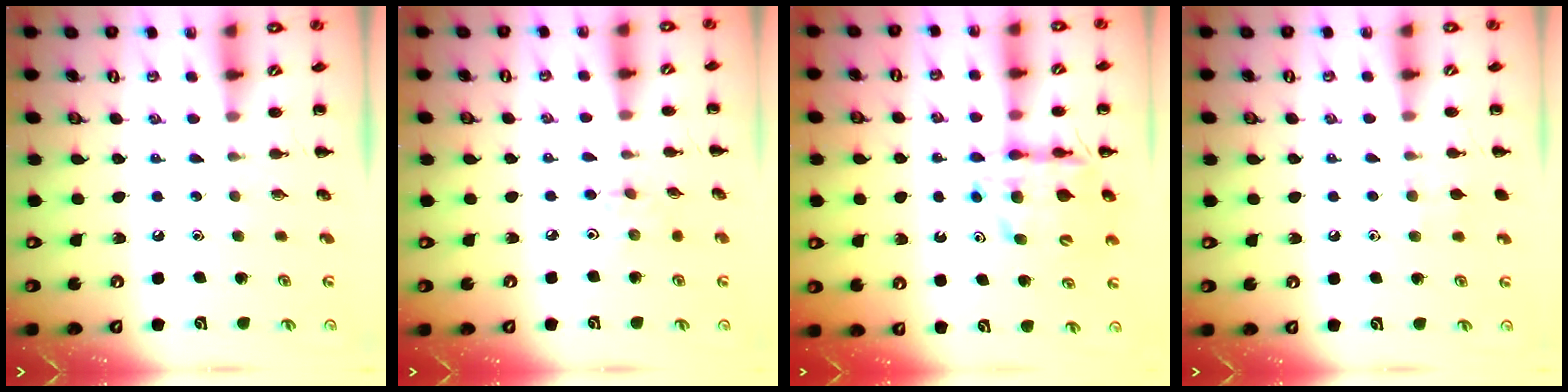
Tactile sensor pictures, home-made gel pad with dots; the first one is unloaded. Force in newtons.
{"total": 2.2, "press": 2.1, "slide": 0.6}
{"total": 12.5, "press": 12.0, "slide": 3.6}
{"total": 6.5, "press": 6.0, "slide": 2.3}